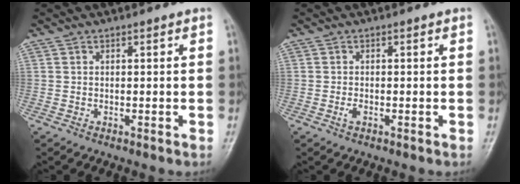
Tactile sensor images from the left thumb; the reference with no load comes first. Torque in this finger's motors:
{"motor_torque": [0.00, 0.01, 0.22, 0.16, 0.00]}